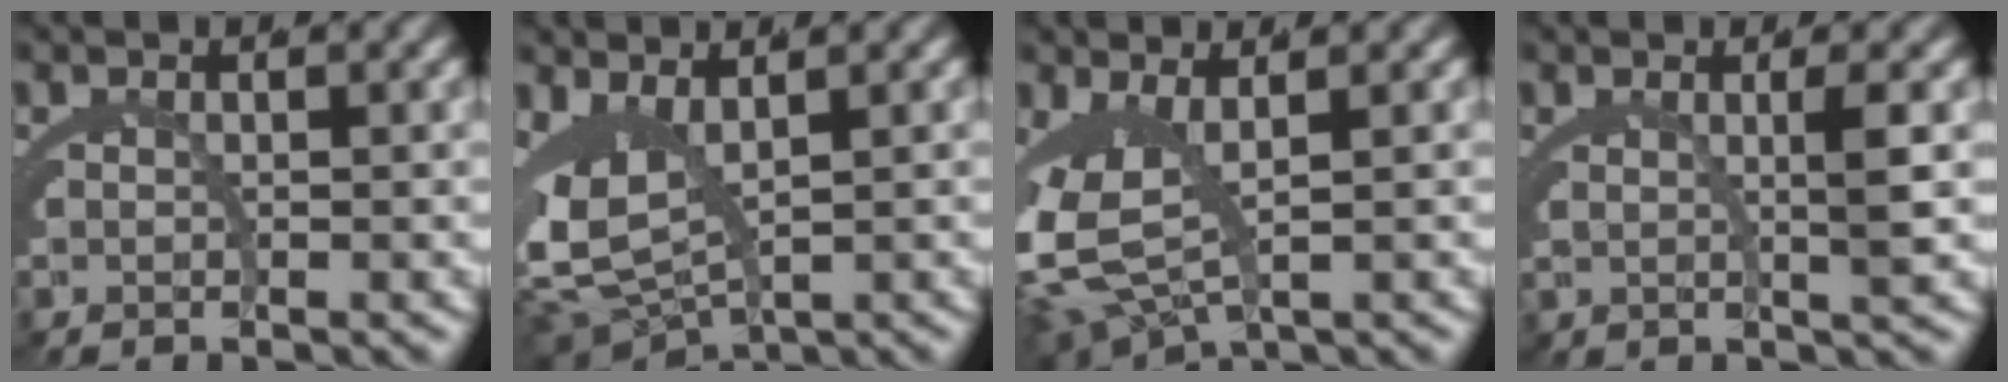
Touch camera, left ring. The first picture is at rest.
{"total": 7.0, "force": [0.4, 5.0, 4.9], "torque": [-0.122, -0.023, 0.019]}
{"total": 7.0, "force": [0.0, 4.5, 5.4], "torque": [-0.138, -0.030, 0.017]}
{"total": 2.2, "force": [0.9, -0.8, 1.9], "torque": [-0.025, -0.004, 0.022]}